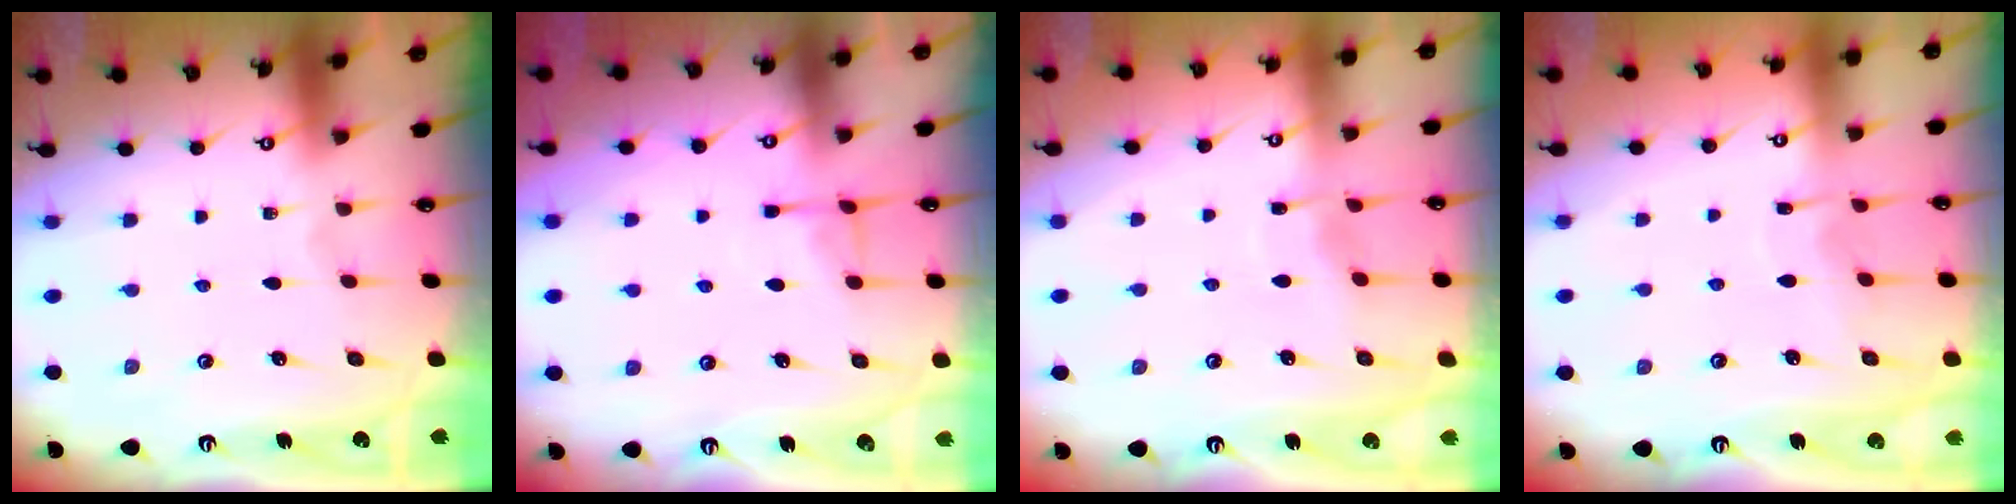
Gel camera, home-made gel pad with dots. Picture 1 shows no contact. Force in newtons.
{"total": 4.8, "press": 4.8, "slide": 0.8}
{"total": 4.7, "press": 4.7, "slide": 0.5}
{"total": 5.2, "press": 5.2, "slide": 0.2}